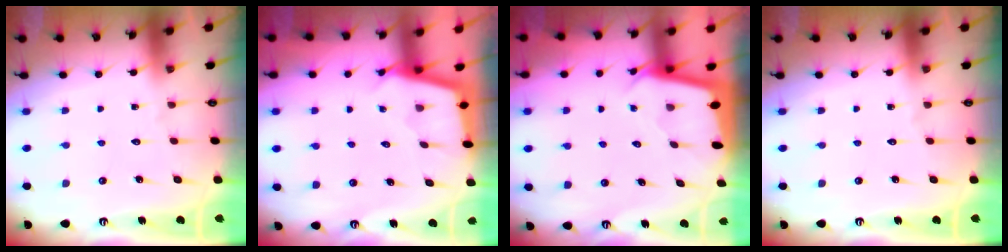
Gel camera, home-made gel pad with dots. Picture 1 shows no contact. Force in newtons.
{"total": 2.3, "press": 2.3, "slide": 0.1}
{"total": 2.2, "press": 2.1, "slide": 0.3}
{"total": 0.0}